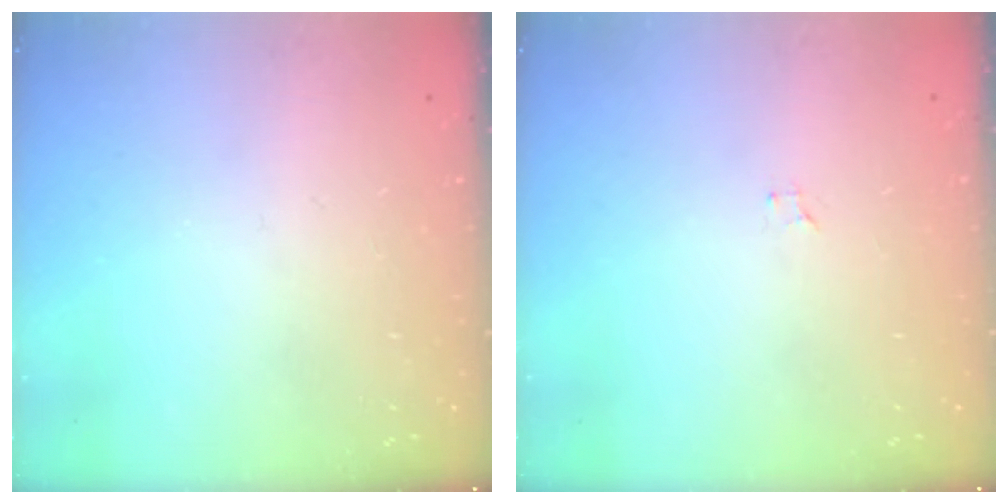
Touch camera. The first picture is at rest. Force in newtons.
{"total": 0.6, "press": 0.6, "slide": 0.1}